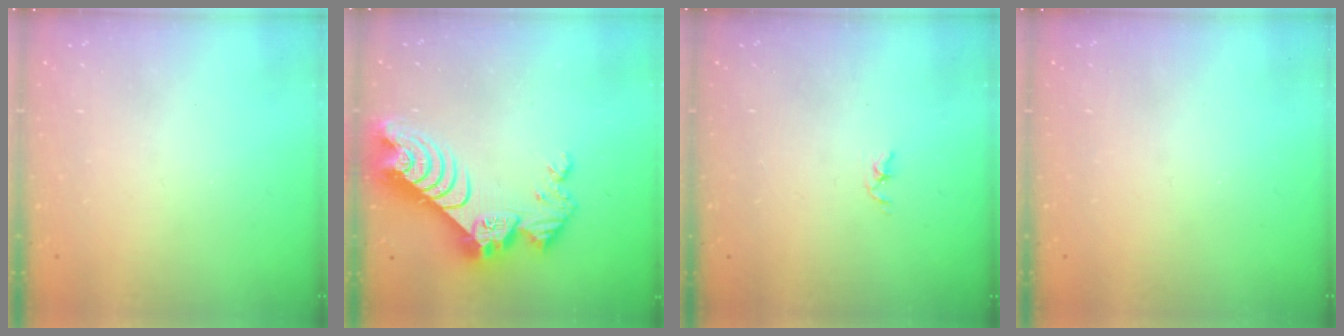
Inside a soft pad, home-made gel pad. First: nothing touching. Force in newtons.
{"total": 14.6, "press": 14.5, "slide": 1.5}
{"total": 1.8, "press": 1.7, "slide": 0.3}
{"total": 0.0}